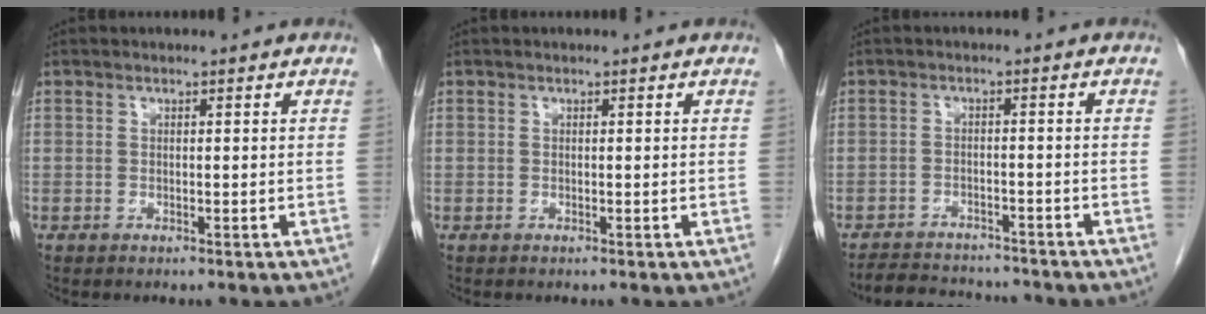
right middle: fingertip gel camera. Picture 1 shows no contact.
{"total": 0.0}
{"total": 7.7, "force": [-7.4, 1.7, 1.7], "torque": [-0.022, 0.004, -0.108]}